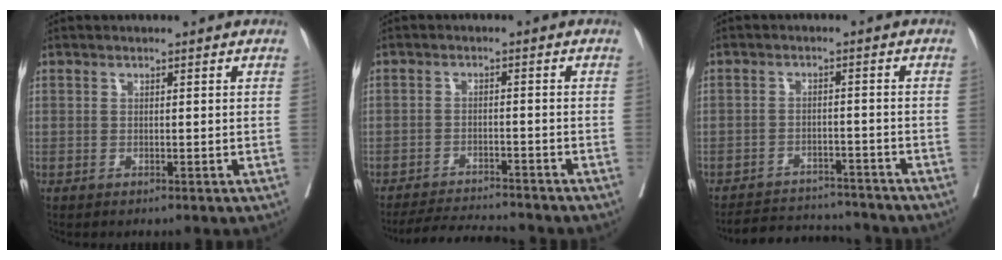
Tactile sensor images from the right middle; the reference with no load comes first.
{"total": 7.4, "force": [-7.2, 0.0, 1.4], "torque": [-0.022, -0.007, -0.120]}
{"total": 9.5, "force": [-9.3, 1.8, 1.1], "torque": [-0.011, 0.008, -0.132]}